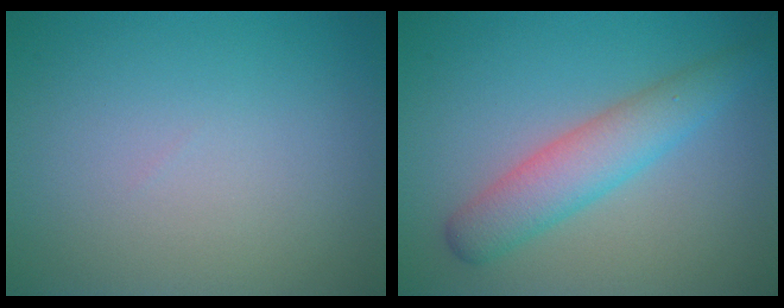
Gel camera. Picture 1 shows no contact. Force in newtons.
{"total": 4.2, "press": 4.2, "slide": 0.2}